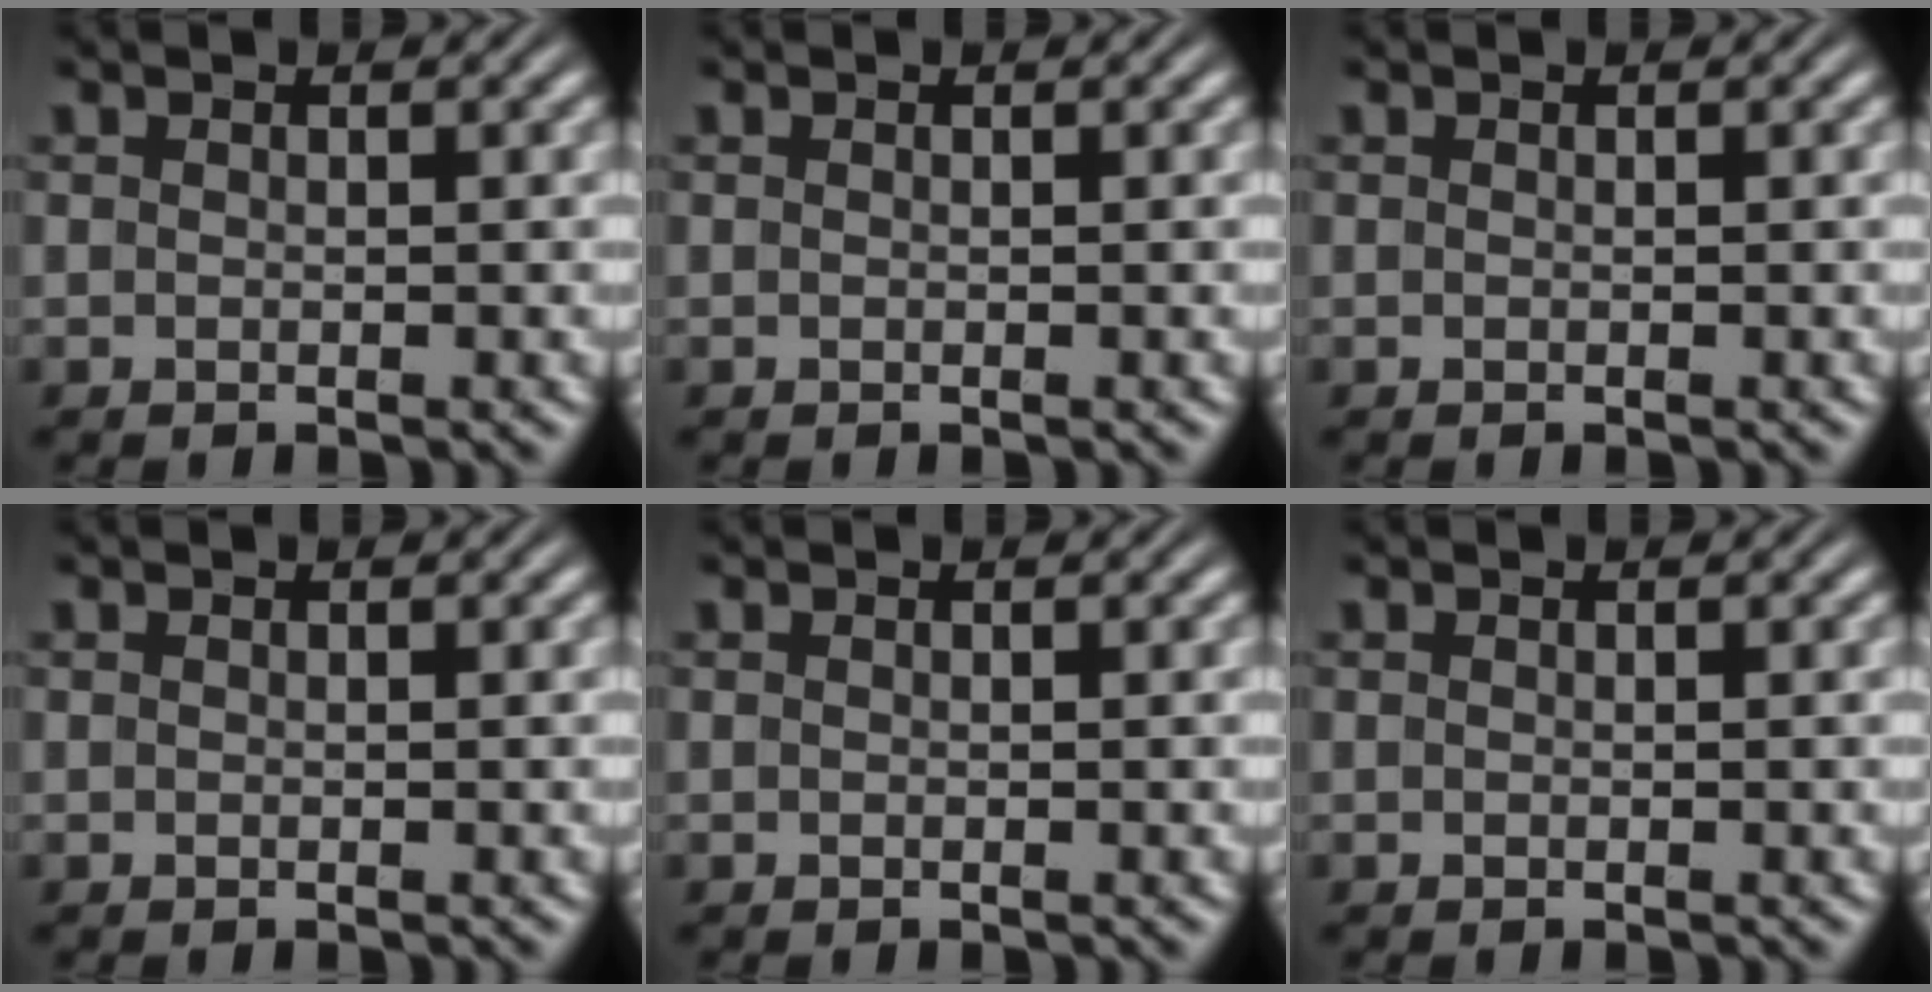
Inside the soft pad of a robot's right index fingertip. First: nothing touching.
{"total": 0.0}
{"total": 0.0}
{"total": 0.0}
{"total": 0.0}
{"total": 0.0}